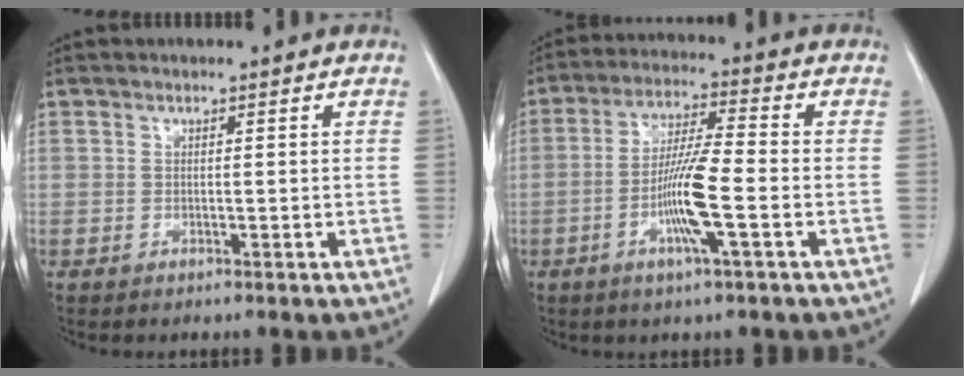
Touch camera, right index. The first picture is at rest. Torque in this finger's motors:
{"motor_torque": [1.11, -0.74, 0.35, 0.17]}